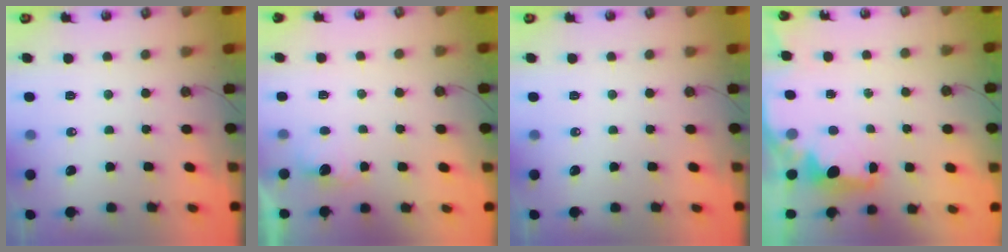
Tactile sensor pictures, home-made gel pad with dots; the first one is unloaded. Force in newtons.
{"total": 1.9, "press": 1.7, "slide": 0.8}
{"total": 0.6, "press": 0.0, "slide": 0.6}
{"total": 2.2, "press": 2.1, "slide": 0.7}